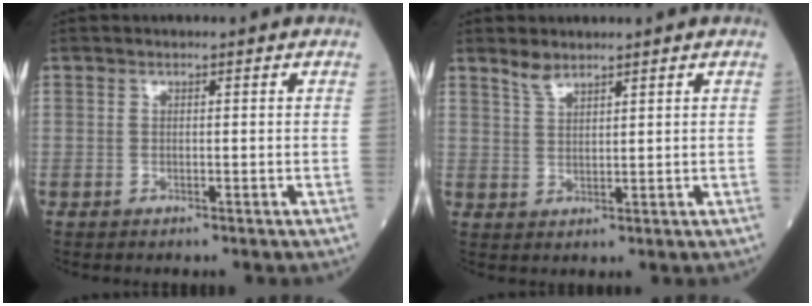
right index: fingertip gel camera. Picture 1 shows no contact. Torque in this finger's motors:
{"motor_torque": [0.30, 0.28, 0.10, 0.00]}